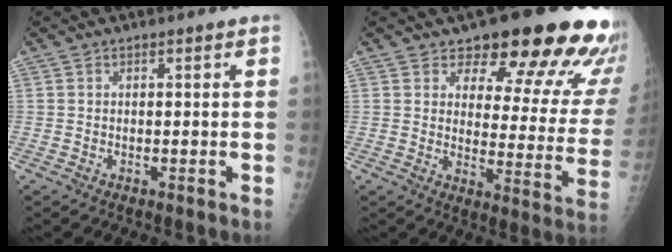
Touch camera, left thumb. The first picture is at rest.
{"total": 20.5, "force": [16.1, 7.5, 10.2], "torque": [-0.077, -0.098, 0.188]}